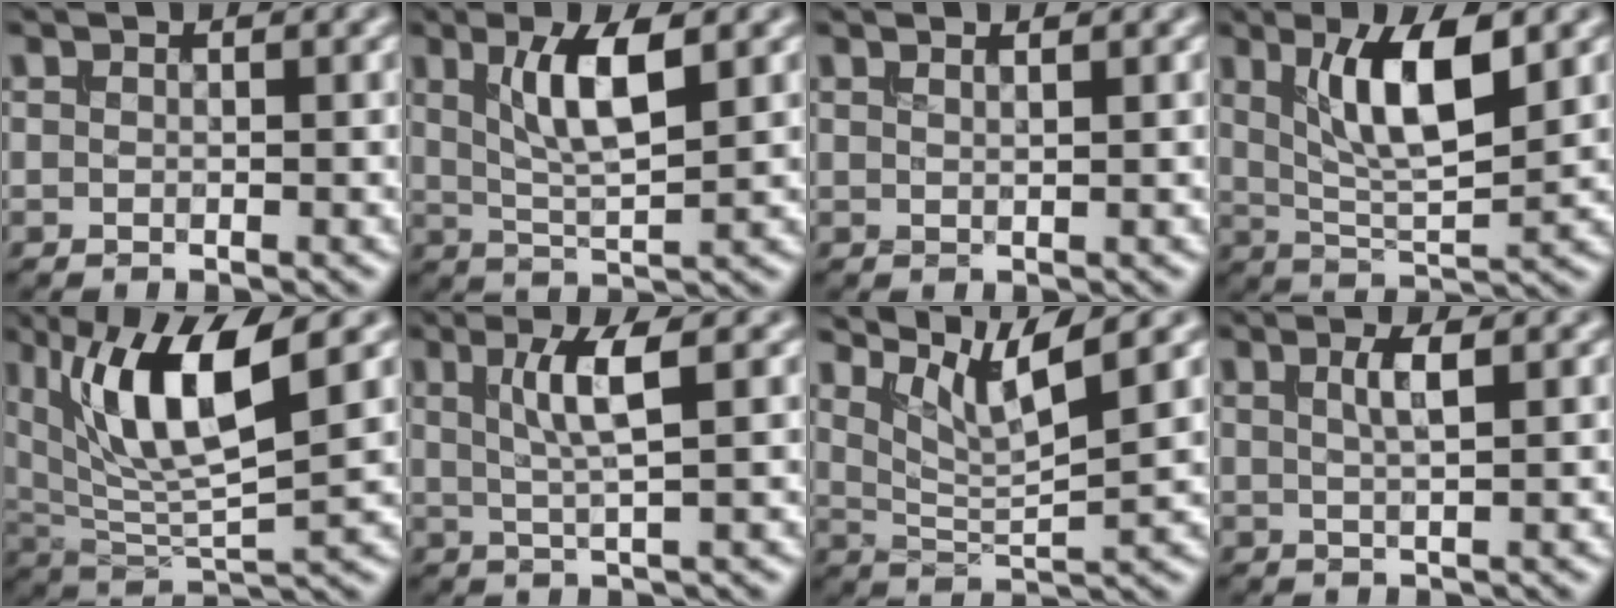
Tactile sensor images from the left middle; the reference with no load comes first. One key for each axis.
{"total": 5.4, "fx": 1.9, "fy": 1.5, "fz": 4.8, "tx": -0.091, "ty": -0.003, "tz": 0.037}
{"total": 1.0, "fx": 0.8, "fy": 0.3, "fz": 0.6, "tx": -0.003, "ty": 0.001, "tz": 0.005}
{"total": 7.3, "fx": 2.6, "fy": 2.1, "fz": 6.5, "tx": -0.112, "ty": -0.005, "tz": 0.048}
{"total": 9.0, "fx": 3.6, "fy": 2.6, "fz": 7.8, "tx": -0.146, "ty": -0.007, "tz": 0.066}
{"total": 4.0, "fx": 1.1, "fy": 0.7, "fz": 3.7, "tx": -0.067, "ty": 0.001, "tz": 0.022}
{"total": 5.4, "fx": 3.8, "fy": 0.9, "fz": 3.8, "tx": -0.069, "ty": 0.001, "tz": 0.072}
{"total": 2.2, "fx": 0.8, "fy": 0.6, "fz": 2.0, "tx": -0.033, "ty": 0.004, "tz": 0.010}